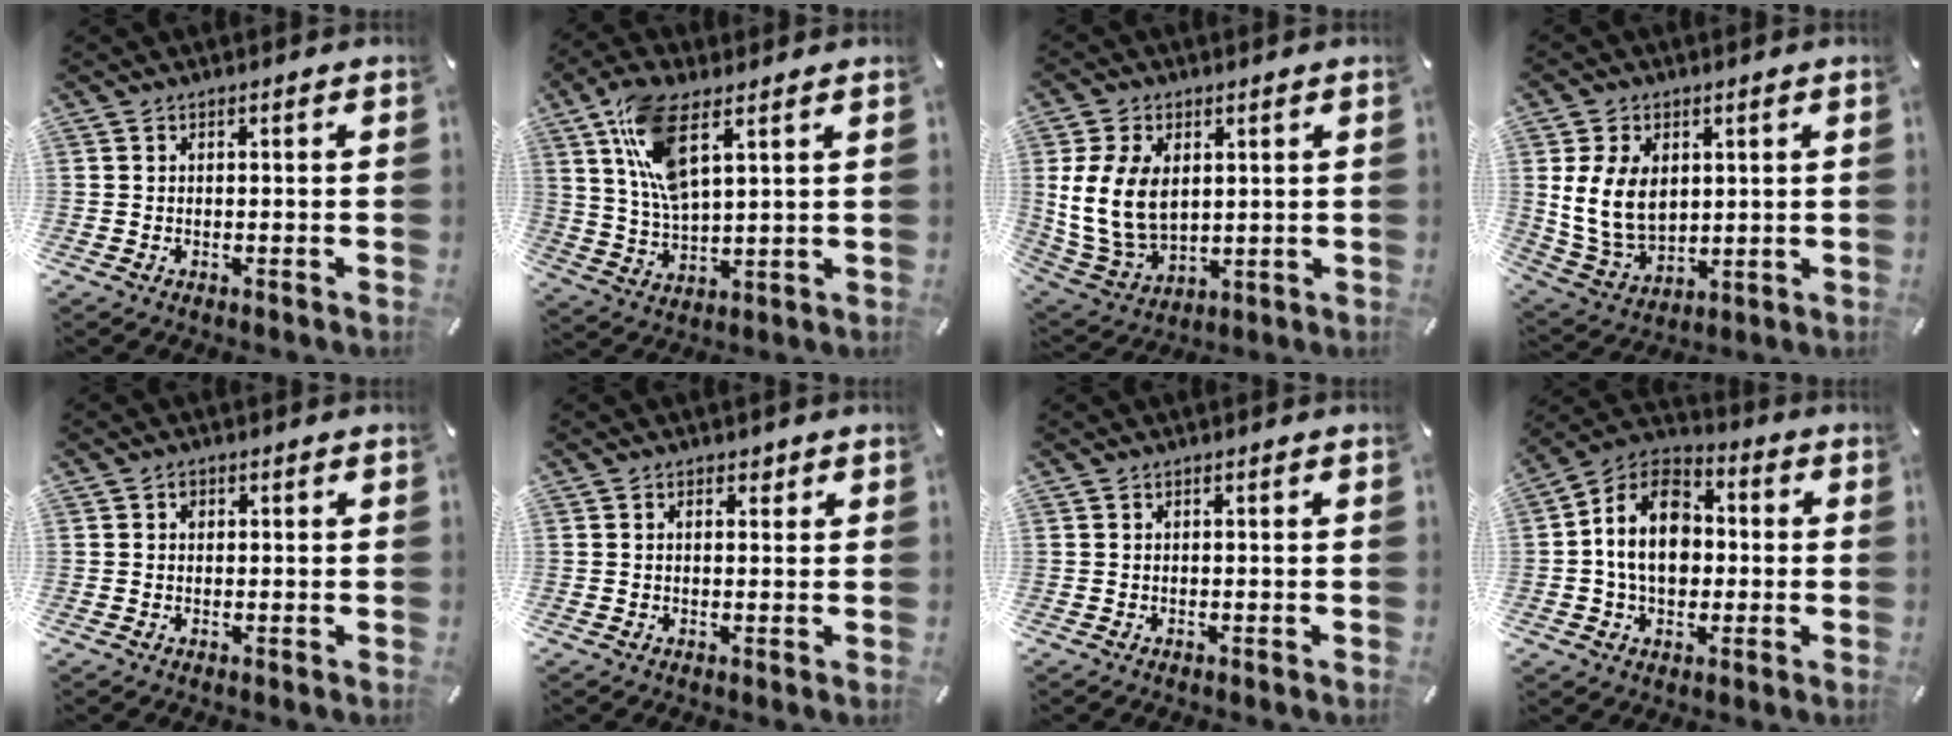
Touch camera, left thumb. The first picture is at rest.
{"total": 12.0, "force": [6.0, 4.9, 9.2], "torque": [-0.200, -0.009, 0.111]}
{"total": 13.1, "force": [2.5, 9.5, 8.6], "torque": [-0.195, -0.005, 0.046]}
{"total": 11.6, "force": [2.5, 8.8, 7.1], "torque": [-0.168, -0.003, 0.045]}
{"total": 1.2, "force": [0.2, 1.1, 0.5], "torque": [-0.010, 0.006, 0.003]}
{"total": 1.9, "force": [0.7, 1.3, 1.1], "torque": [-0.009, 0.000, 0.007]}
{"total": 0.0}
{"total": 14.1, "force": [-0.6, 10.7, 9.2], "torque": [-0.179, 0.019, -0.015]}